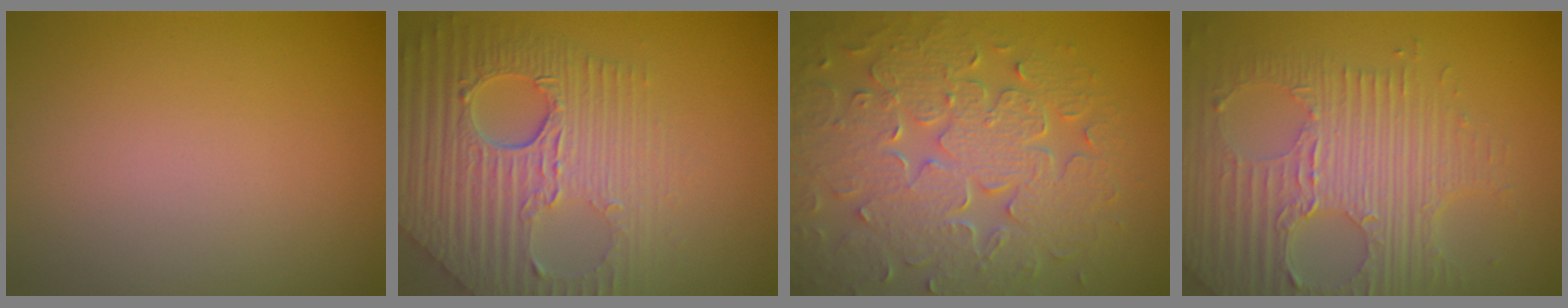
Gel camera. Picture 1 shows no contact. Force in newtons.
{"total": 9.1, "press": 6.2, "slide": 6.7}
{"total": 9.0, "press": 6.5, "slide": 6.3}
{"total": 7.6, "press": 5.1, "slide": 5.7}